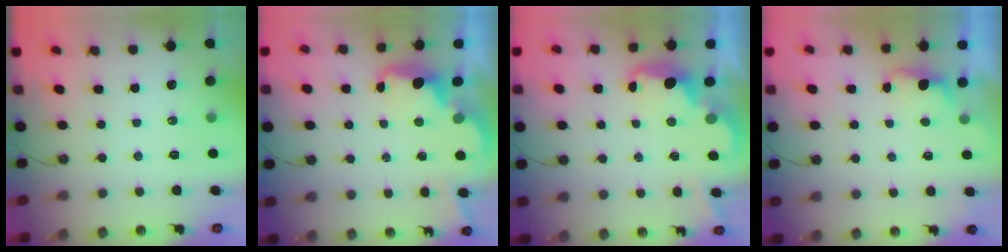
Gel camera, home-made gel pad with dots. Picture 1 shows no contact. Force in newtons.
{"total": 3.5, "press": 3.5, "slide": 0.7}
{"total": 2.7, "press": 2.6, "slide": 0.5}
{"total": 1.1, "press": 0.8, "slide": 0.8}